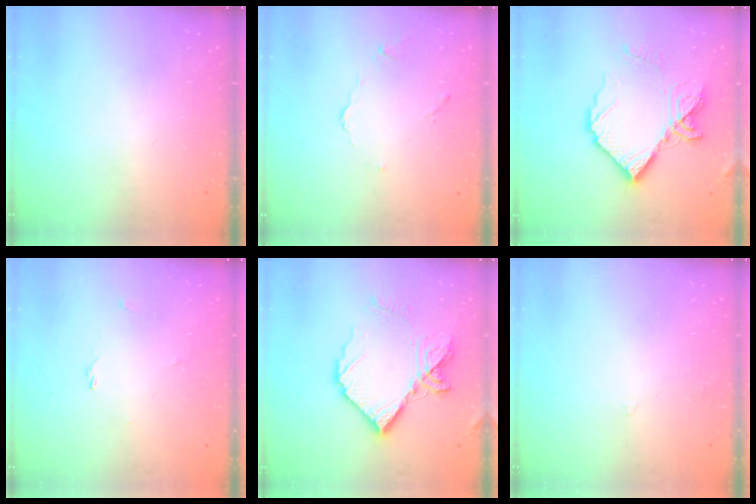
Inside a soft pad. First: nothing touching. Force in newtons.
{"total": 2.9, "press": 2.8, "slide": 0.6}
{"total": 15.8, "press": 15.7, "slide": 1.9}
{"total": 0.7, "press": 0.6, "slide": 0.4}
{"total": 15.8, "press": 15.7, "slide": 1.9}
{"total": 2.3, "press": 2.3, "slide": 0.5}